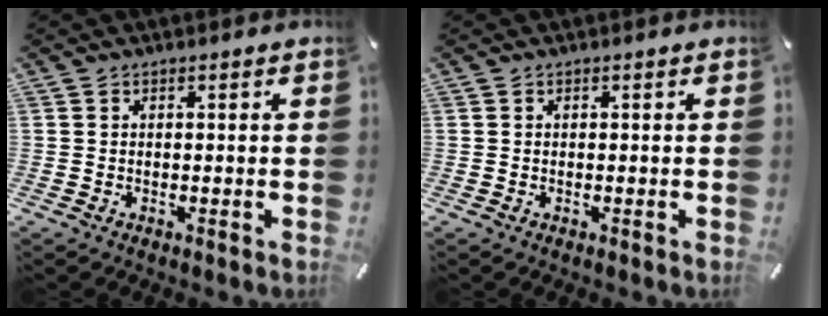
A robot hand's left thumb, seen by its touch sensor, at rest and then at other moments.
{"total": 0.0}